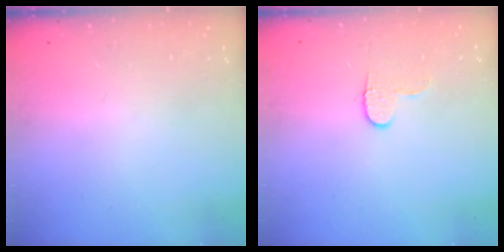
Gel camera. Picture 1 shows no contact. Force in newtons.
{"total": 4.9, "press": 4.9, "slide": 0.5}